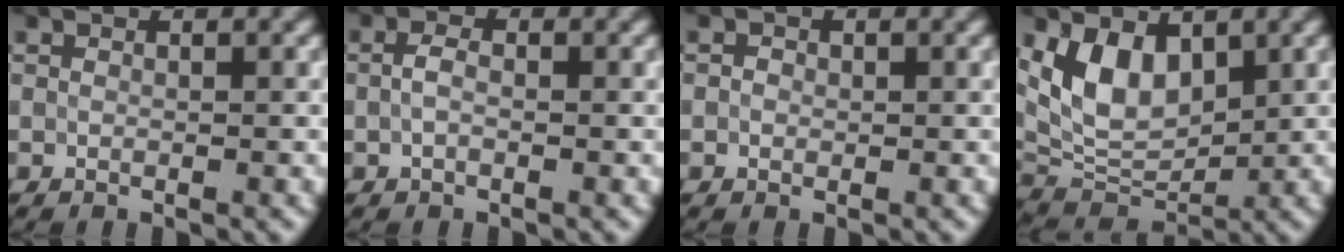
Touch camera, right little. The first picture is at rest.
{"total": 1.5, "force": [-0.1, 0.7, 1.3], "torque": [-0.031, 0.008, -0.007]}
{"total": 0.7, "force": [0.1, 0.6, 0.3], "torque": [-0.005, 0.002, -0.003]}
{"total": 5.9, "force": [2.2, 3.4, 4.2], "torque": [-0.081, -0.006, 0.045]}